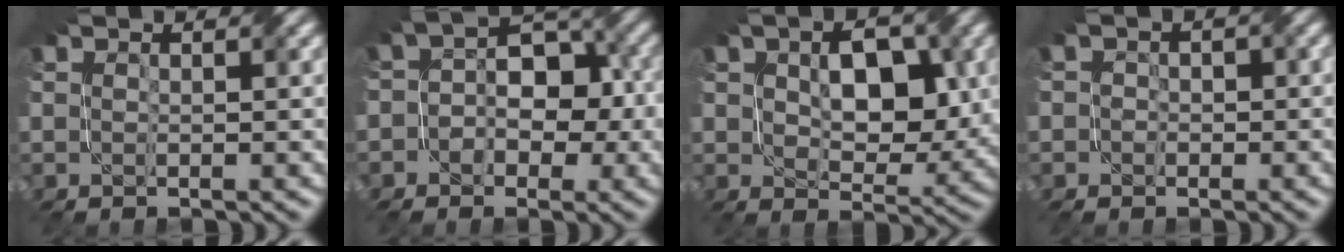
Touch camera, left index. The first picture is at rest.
{"total": 6.0, "force": [-1.4, 4.1, 4.2], "torque": [-0.027, 0.019, -0.032]}
{"total": 6.5, "force": [1.2, 3.9, 5.0], "torque": [-0.078, -0.007, 0.025]}
{"total": 1.9, "force": [-0.5, 1.8, 0.4], "torque": [0.002, 0.007, -0.019]}